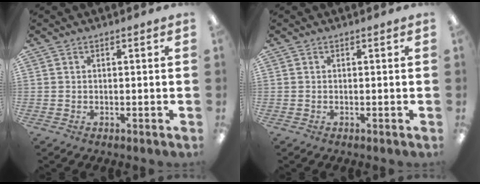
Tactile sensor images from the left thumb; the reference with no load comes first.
{"total": 0.0}